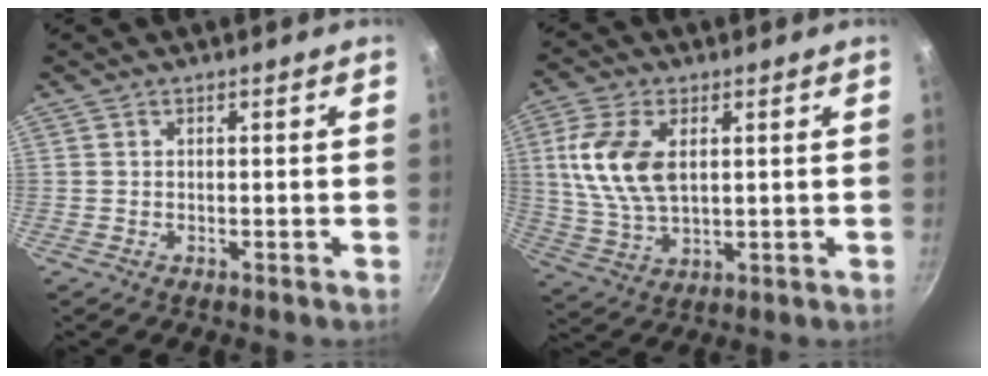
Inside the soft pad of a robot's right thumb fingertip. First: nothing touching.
{"total": 12.2, "force": [2.6, 7.0, 9.6], "torque": [-0.187, -0.008, 0.054]}